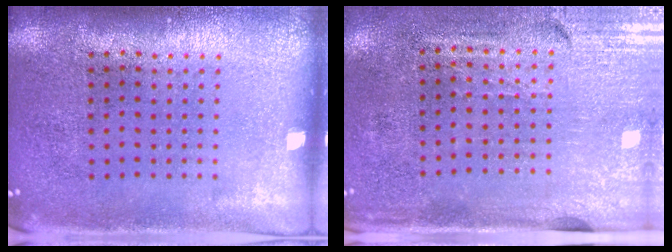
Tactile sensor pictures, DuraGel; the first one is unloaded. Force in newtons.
{"total": 3.2, "press": 2.7, "slide": 1.6}